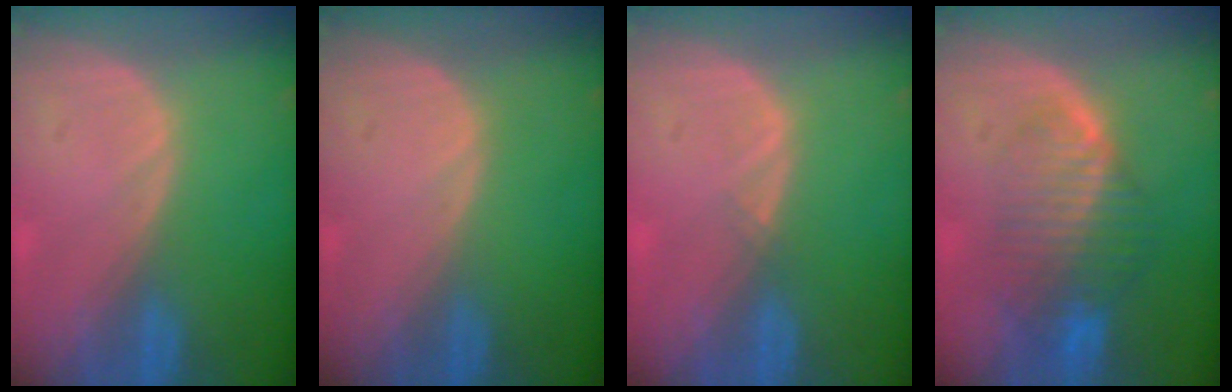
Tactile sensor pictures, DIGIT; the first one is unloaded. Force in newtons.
{"total": 0.0}
{"total": 0.7, "press": 0.5, "slide": 0.4}
{"total": 8.4, "press": 7.3, "slide": 4.1}